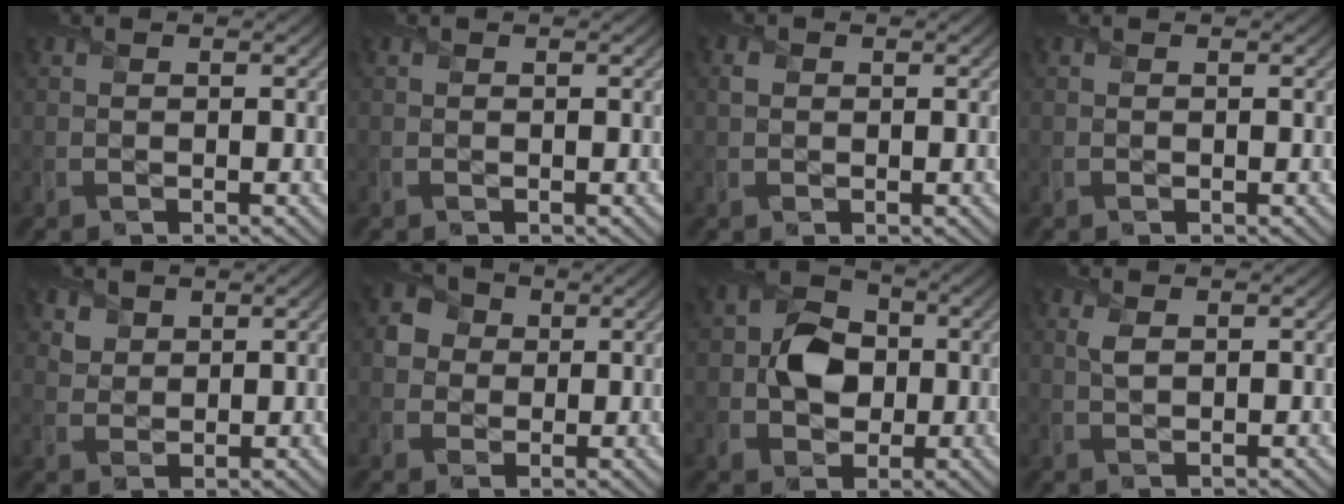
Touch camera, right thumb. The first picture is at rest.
{"total": 0.0}
{"total": 1.2, "force": [0.2, 1.1, 0.4], "torque": [-0.006, -0.002, 0.001]}
{"total": 0.0}
{"total": 2.8, "force": [1.8, 2.1, 0.6], "torque": [-0.026, -0.013, 0.041]}
{"total": 4.4, "force": [1.0, 4.0, 1.5], "torque": [-0.039, 0.005, 0.005]}
{"total": 6.9, "force": [0.0, 5.8, 3.8], "torque": [-0.068, 0.010, -0.014]}
{"total": 1.7, "force": [0.7, 0.9, 1.3], "torque": [-0.034, 0.001, 0.013]}